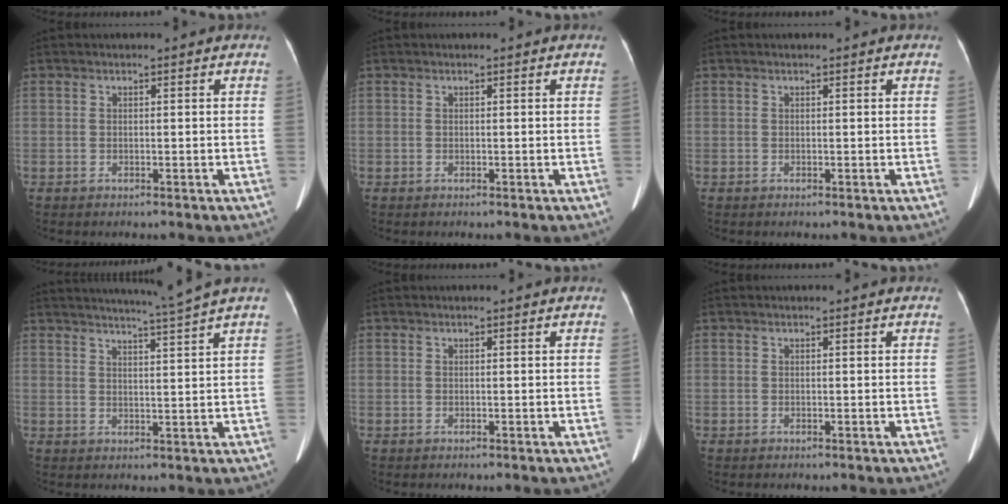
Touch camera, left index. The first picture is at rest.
{"total": 0.0}
{"total": 0.0}
{"total": 7.3, "force": [6.3, -2.4, 2.8], "torque": [-0.043, -0.016, 0.092]}
{"total": 0.0}
{"total": 0.0}